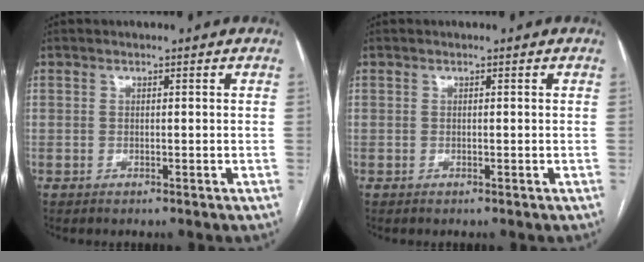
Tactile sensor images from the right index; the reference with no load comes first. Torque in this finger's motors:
{"motor_torque": [0.02, -0.02, 0.01, 0.00]}